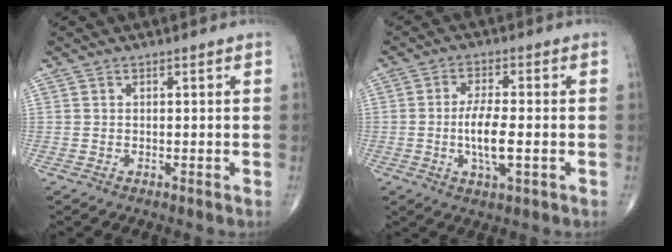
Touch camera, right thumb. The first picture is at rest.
{"total": 7.2, "force": [-1.2, 2.3, 6.7], "torque": [-0.133, -0.002, -0.023]}